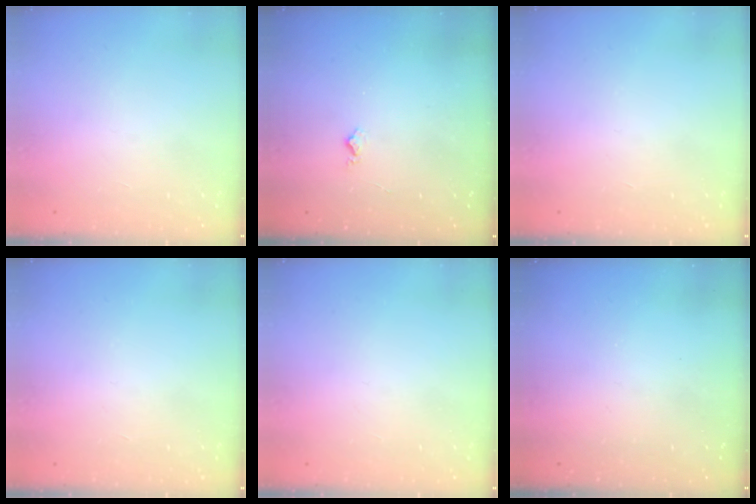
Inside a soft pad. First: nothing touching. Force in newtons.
{"total": 4.1, "press": 4.1, "slide": 0.4}
{"total": 0.0}
{"total": 0.0}
{"total": 0.0}
{"total": 0.0}